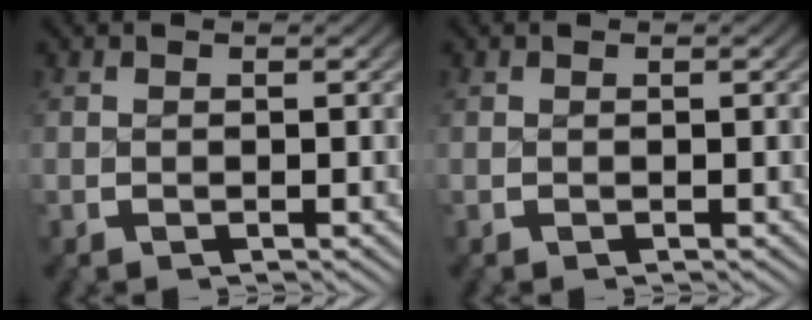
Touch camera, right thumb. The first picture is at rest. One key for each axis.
{"total": 0.0}